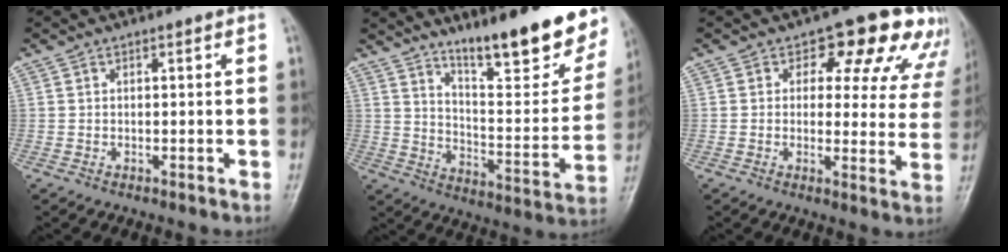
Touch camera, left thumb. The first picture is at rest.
{"total": 20.4, "force": [14.7, 4.8, 13.2], "torque": [-0.149, -0.097, 0.224]}
{"total": 12.8, "force": [8.1, 7.3, 6.8], "torque": [-0.020, -0.030, 0.076]}